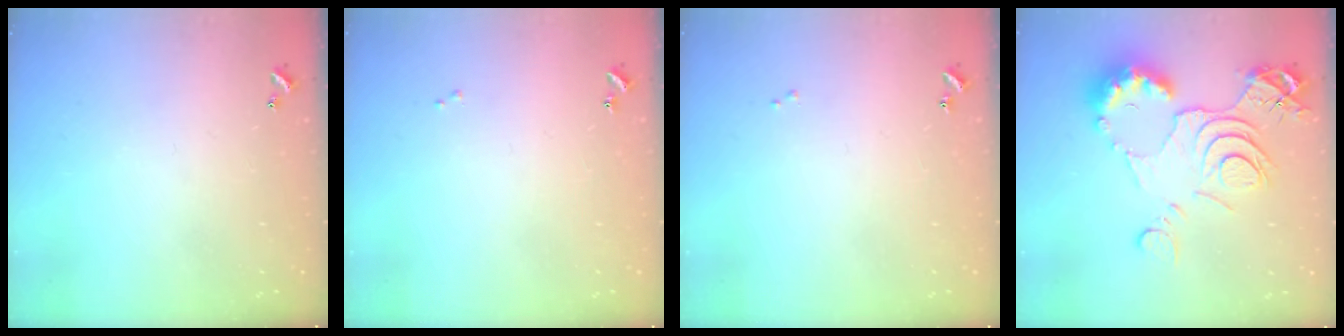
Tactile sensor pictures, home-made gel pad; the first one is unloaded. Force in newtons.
{"total": 0.0}
{"total": 0.0}
{"total": 14.5, "press": 14.5, "slide": 1.1}